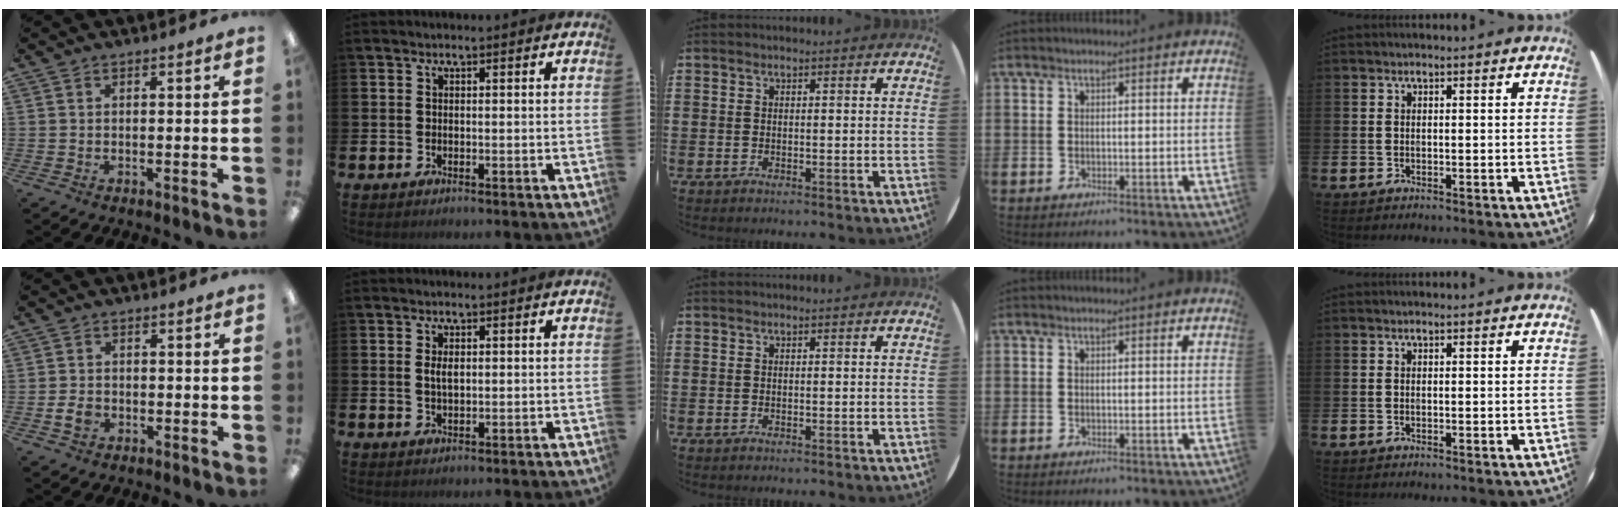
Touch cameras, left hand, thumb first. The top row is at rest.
{"thumb": {"total": 3.3, "force": [-1.0, 2.5, 2.0], "torque": [-0.032, 0.008, -0.017]}, "index": {"total": 1.9, "force": [0.6, 0.9, 1.6], "torque": [-0.021, 0.000, 0.005]}}